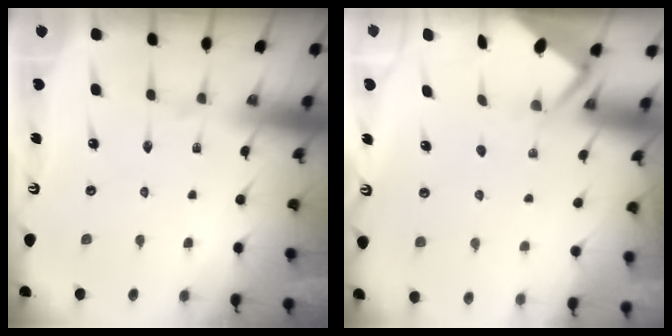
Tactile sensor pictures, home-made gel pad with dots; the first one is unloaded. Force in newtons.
{"total": 2.6, "press": 2.6, "slide": 0.3}